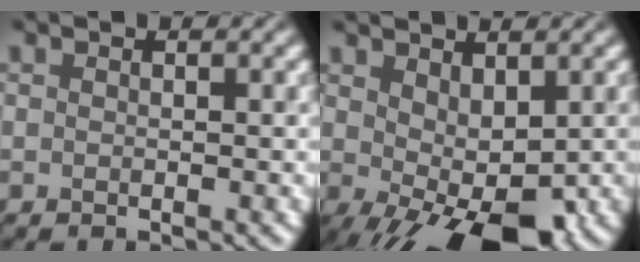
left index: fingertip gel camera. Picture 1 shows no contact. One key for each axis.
{"total": 7.9, "fx": -1.4, "fy": 3.4, "fz": 7.0, "tx": -0.112, "ty": -0.003, "tz": -0.014}